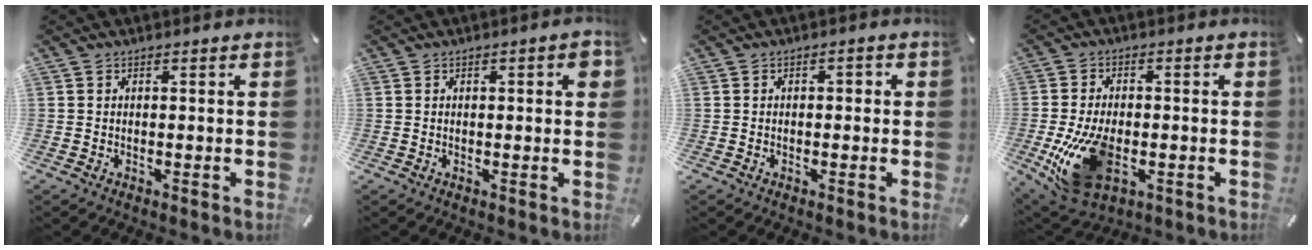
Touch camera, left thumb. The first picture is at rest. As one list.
[{"total": 3.1, "force": [0.5, 1.1, 2.9], "torque": [-0.039, 0.001, 0.003]}, {"total": 1.5, "force": [-0.6, 0.8, 1.1], "torque": [-0.023, 0.007, -0.013]}, {"total": 15.7, "force": [-3.7, 9.5, 11.9], "torque": [-0.251, -0.006, -0.060]}]